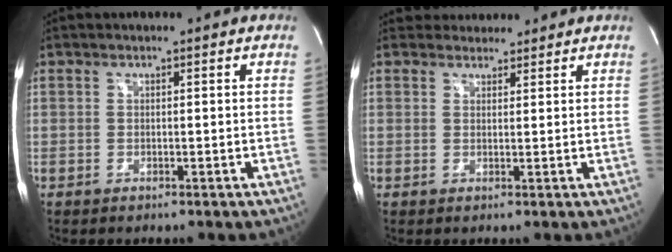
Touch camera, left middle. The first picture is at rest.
{"total": 3.3, "force": [3.1, 1.2, -0.2], "torque": [0.006, 0.017, 0.045]}